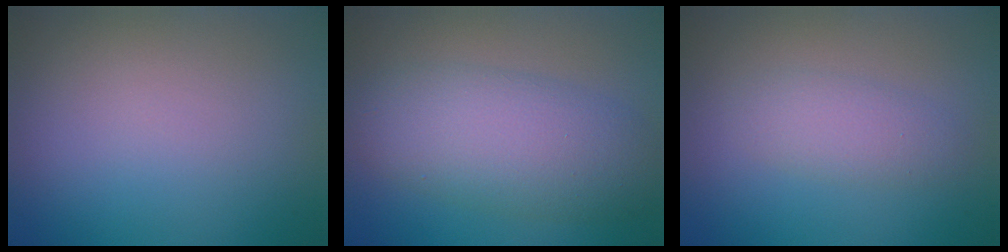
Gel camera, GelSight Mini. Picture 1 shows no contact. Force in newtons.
{"total": 7.0, "press": 7.0, "slide": 0.3}
{"total": 2.5, "press": 2.5, "slide": 0.1}